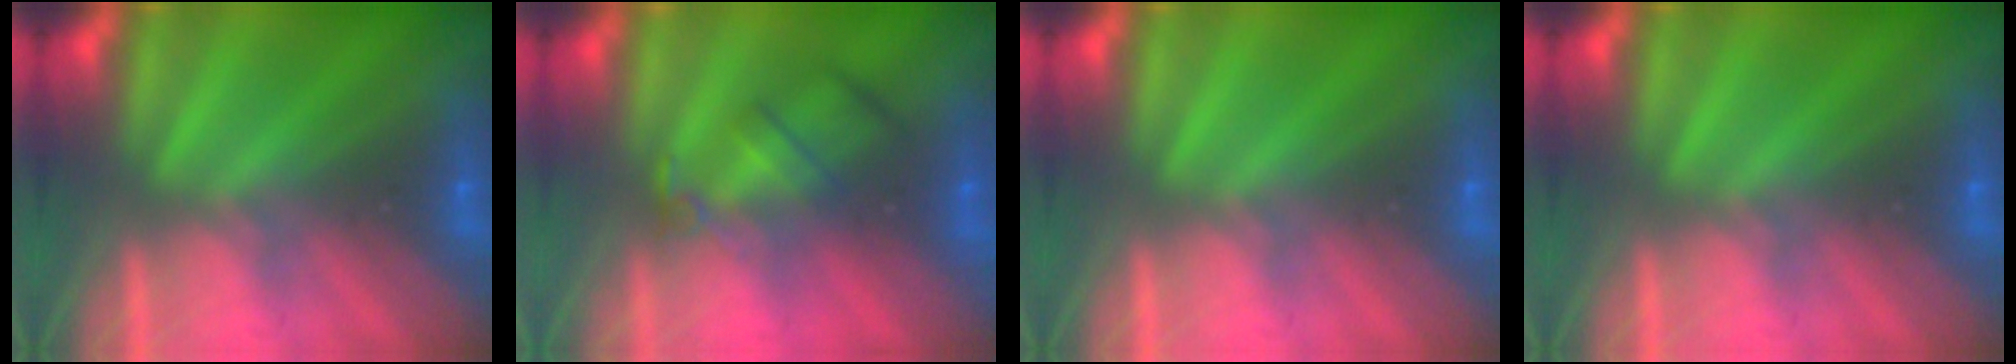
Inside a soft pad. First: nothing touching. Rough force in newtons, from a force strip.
{"total": 2.4}
{"total": 0.0}
{"total": 0.0}